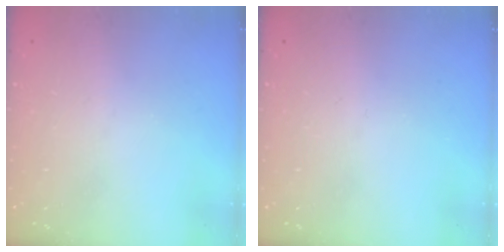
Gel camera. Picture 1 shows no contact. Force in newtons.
{"total": 0.0}